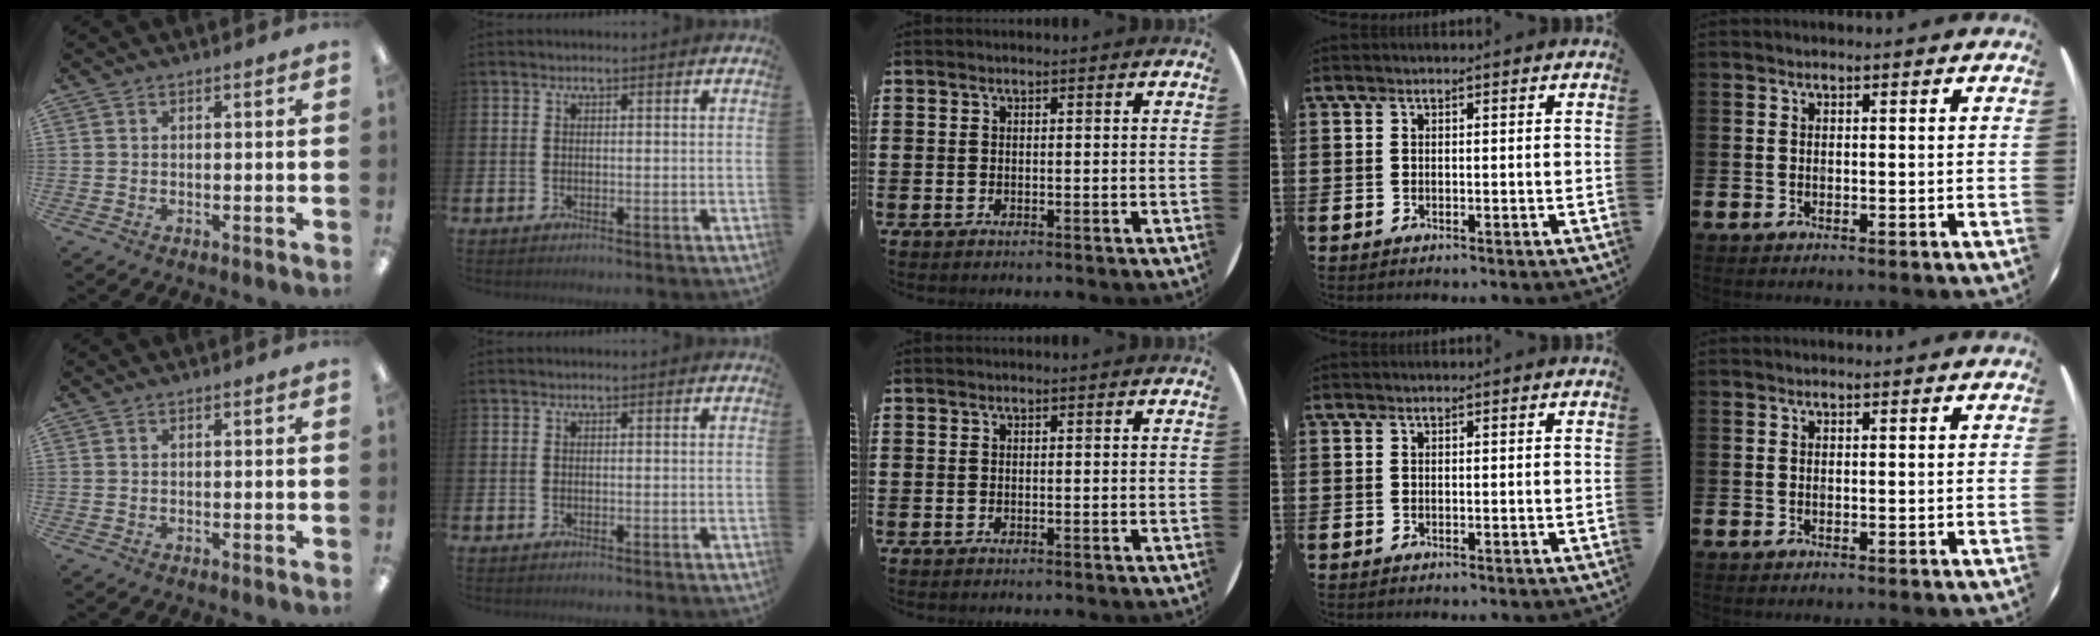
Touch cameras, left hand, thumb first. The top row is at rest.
{}